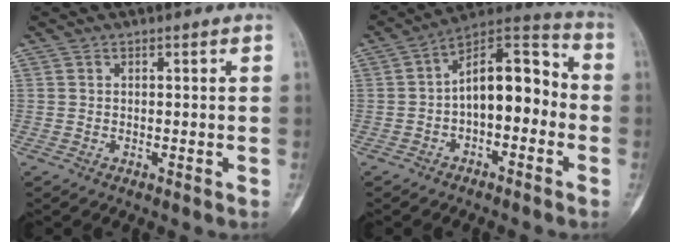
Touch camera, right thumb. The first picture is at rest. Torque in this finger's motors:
{"motor_torque": [0.84, 0.77, 0.14, -0.25, 0.43]}